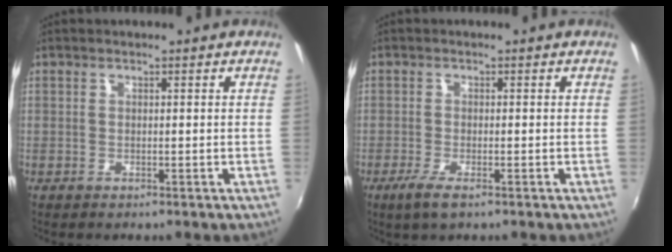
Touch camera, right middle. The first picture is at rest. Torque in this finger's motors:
{"motor_torque": [0.44, -0.34, 0.08, 0.02]}